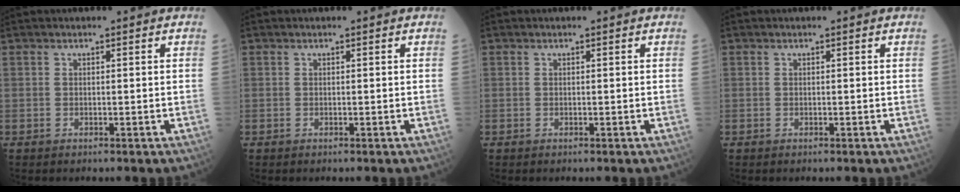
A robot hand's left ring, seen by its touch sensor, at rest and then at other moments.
{"total": 0.0}
{"total": 0.0}
{"total": 0.0}